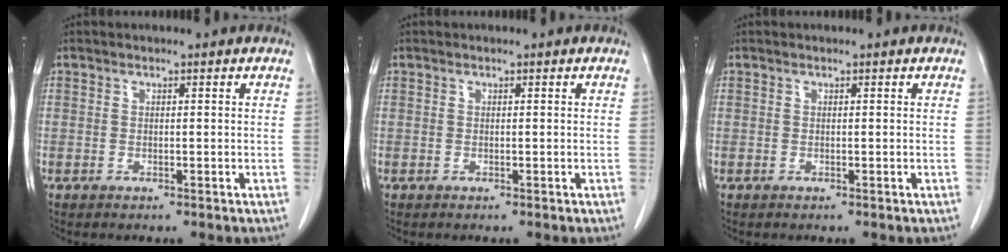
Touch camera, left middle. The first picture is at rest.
{"total": 0.0}
{"total": 0.0}